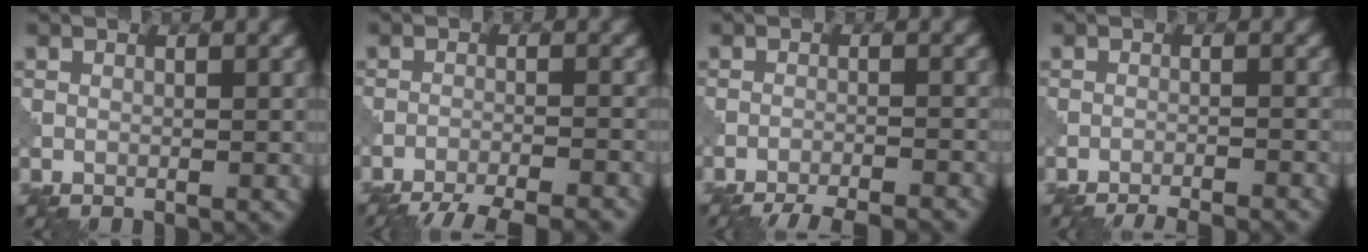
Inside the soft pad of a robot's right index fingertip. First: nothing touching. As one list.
[{"total": 8.6, "force": [-7.9, 1.5, 3.0], "torque": [-0.040, -0.008, -0.116]}, {"total": 7.3, "force": [-6.8, 1.3, 2.3], "torque": [-0.025, 0.001, -0.096]}, {"total": 4.8, "force": [-4.6, 0.6, 1.5], "torque": [-0.015, 0.002, -0.066]}]